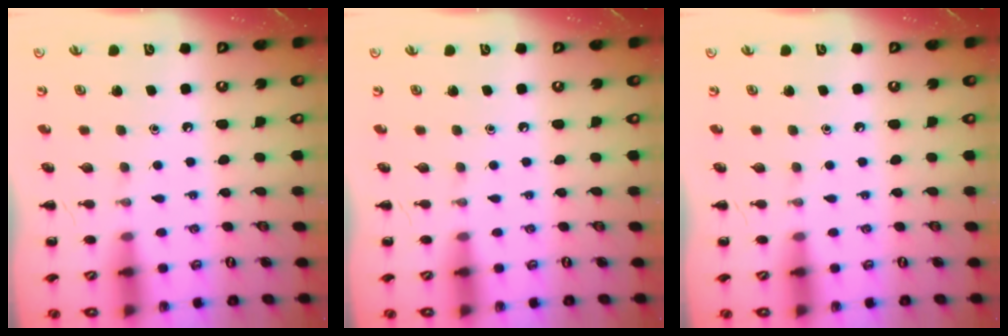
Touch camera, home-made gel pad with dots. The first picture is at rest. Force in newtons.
{"total": 0.0}
{"total": 0.0}